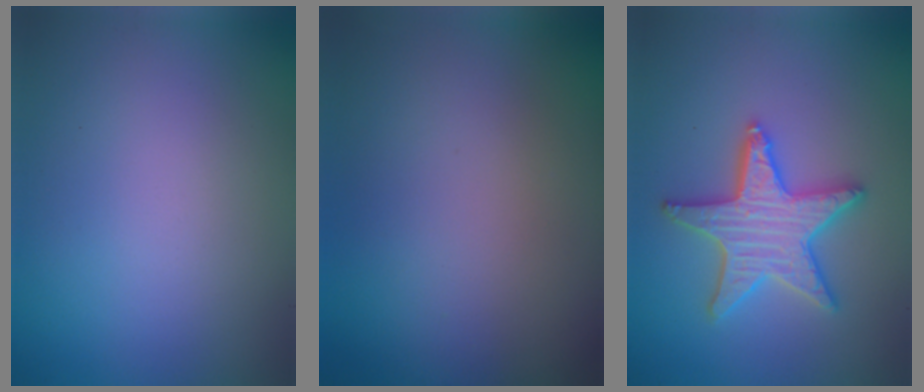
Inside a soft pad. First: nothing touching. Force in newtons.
{"total": 0.0}
{"total": 5.2, "press": 5.1, "slide": 0.9}